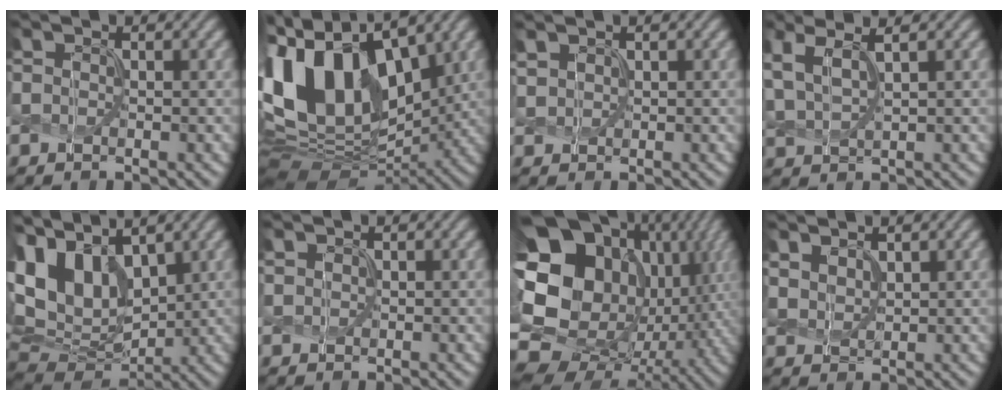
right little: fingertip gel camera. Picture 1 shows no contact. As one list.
[{"total": 15.8, "force": [2.3, 10.4, 11.7], "torque": [-0.244, 0.013, 0.050]}, {"total": 1.2, "force": [0.9, 0.7, 0.3], "torque": [-0.015, 0.002, 0.025]}, {"total": 4.3, "force": [2.4, 1.4, 3.3], "torque": [-0.087, 0.014, 0.049]}, {"total": 13.5, "force": [5.5, 8.4, 9.1], "torque": [-0.202, 0.022, 0.101]}, {"total": 0.7, "force": [0.6, 0.2, 0.2], "torque": [-0.011, 0.001, 0.016]}, {"total": 23.4, "force": [2.6, 19.4, 12.7], "torque": [-0.268, 0.005, 0.035]}, {"total": 2.4, "force": [1.8, 1.1, 1.1], "torque": [-0.034, 0.003, 0.044]}]